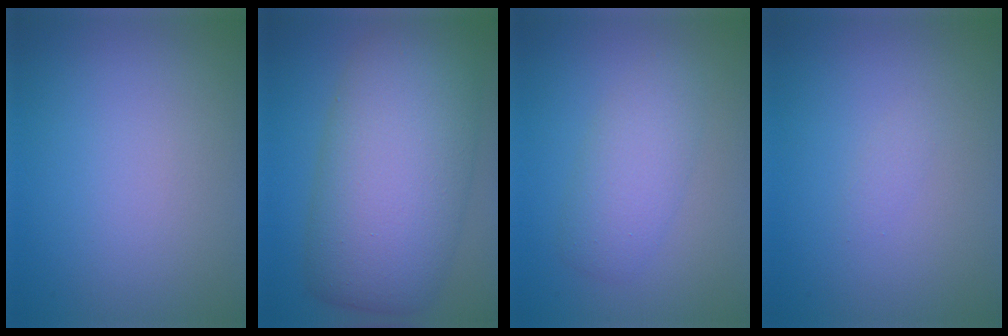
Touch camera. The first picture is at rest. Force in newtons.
{"total": 11.9, "press": 11.9, "slide": 0.4}
{"total": 3.0, "press": 3.0, "slide": 0.1}
{"total": 0.7, "press": 0.6, "slide": 0.1}